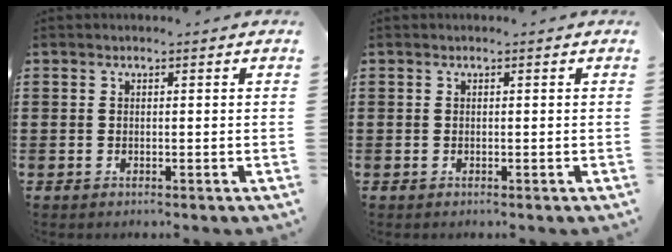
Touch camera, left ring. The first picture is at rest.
{"total": 0.0}